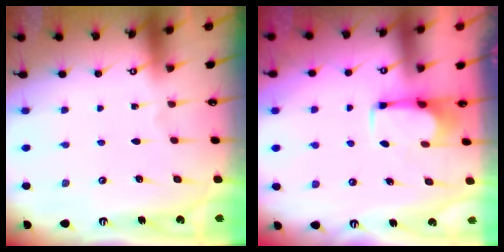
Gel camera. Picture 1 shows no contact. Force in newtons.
{"total": 2.9, "press": 2.9, "slide": 0.5}